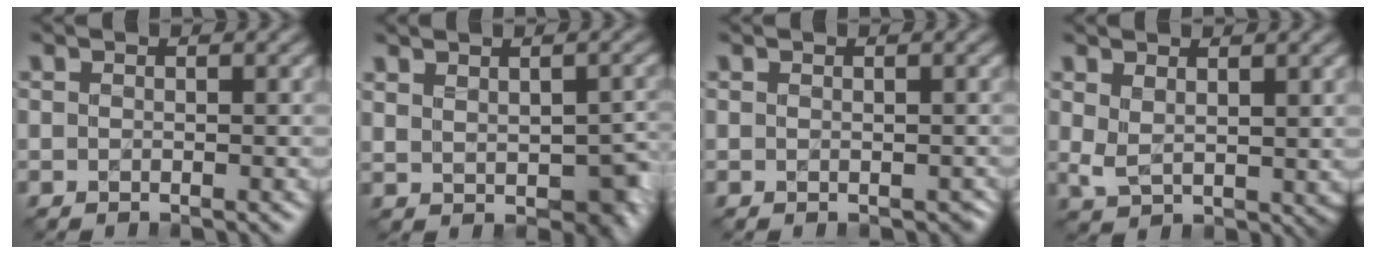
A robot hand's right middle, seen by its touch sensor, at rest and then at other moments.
{"total": 5.0, "force": [-0.2, 3.0, 4.0], "torque": [-0.061, -0.017, 0.017]}
{"total": 1.1, "force": [-0.5, 0.8, 0.5], "torque": [0.000, -0.006, -0.004]}
{"total": 2.9, "force": [0.9, 1.8, 2.1], "torque": [-0.045, -0.012, 0.028]}